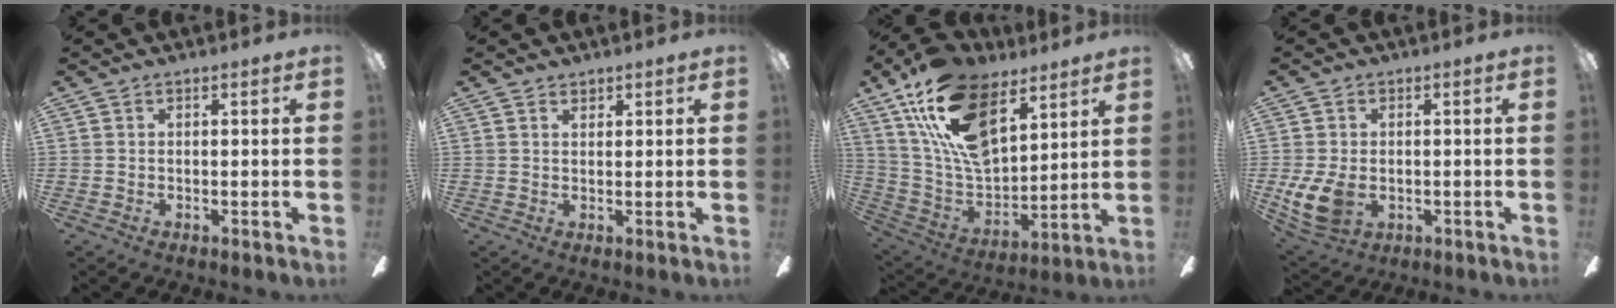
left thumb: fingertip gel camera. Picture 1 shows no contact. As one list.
[{"total": 1.2, "force": [1.1, 0.5, 0.3], "torque": [-0.008, 0.001, 0.020]}, {"total": 21.6, "force": [12.1, 11.4, 13.9], "torque": [-0.282, -0.051, 0.219]}, {"total": 8.7, "force": [-1.5, 5.9, 6.2], "torque": [-0.136, -0.004, -0.024]}]